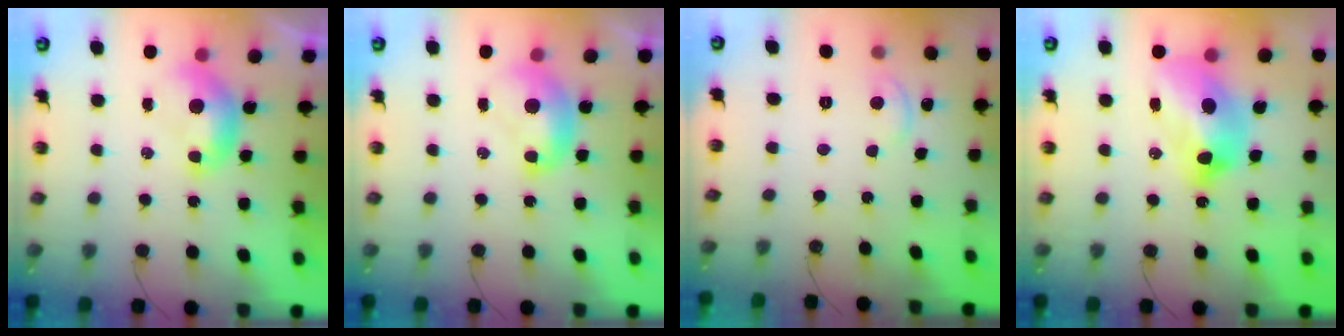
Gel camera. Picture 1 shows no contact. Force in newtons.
{"total": 1.5, "press": 1.5, "slide": 0.2}
{"total": 1.7, "press": 1.6, "slide": 0.3}
{"total": 12.7, "press": 12.7, "slide": 1.3}